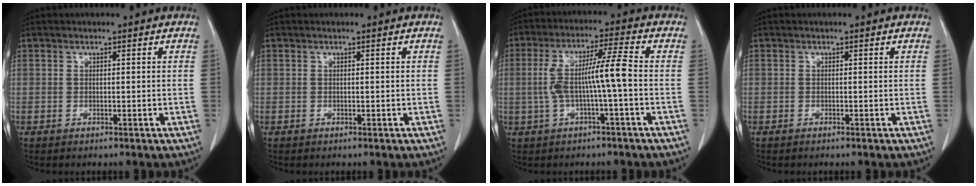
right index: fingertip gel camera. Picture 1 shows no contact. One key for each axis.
{"total": 0.0}
{"total": 8.1, "fx": -0.8, "fy": -0.1, "fz": 8.1, "tx": -0.161, "ty": 0.022, "tz": -0.014}
{"total": 0.0}